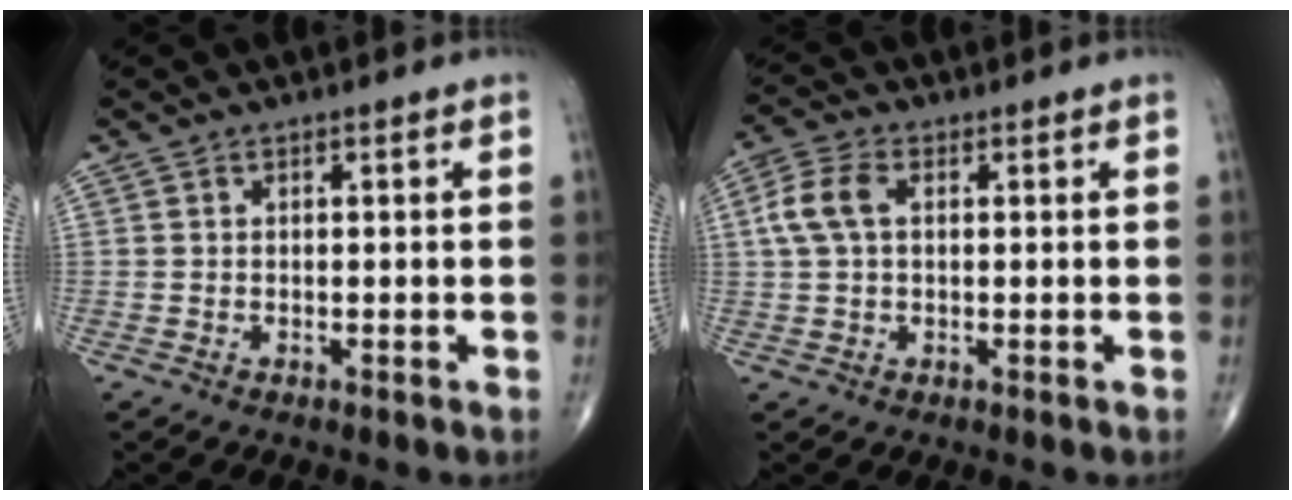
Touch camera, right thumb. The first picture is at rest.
{"total": 6.3, "force": [1.2, 3.8, 4.9], "torque": [-0.115, 0.017, 0.021]}